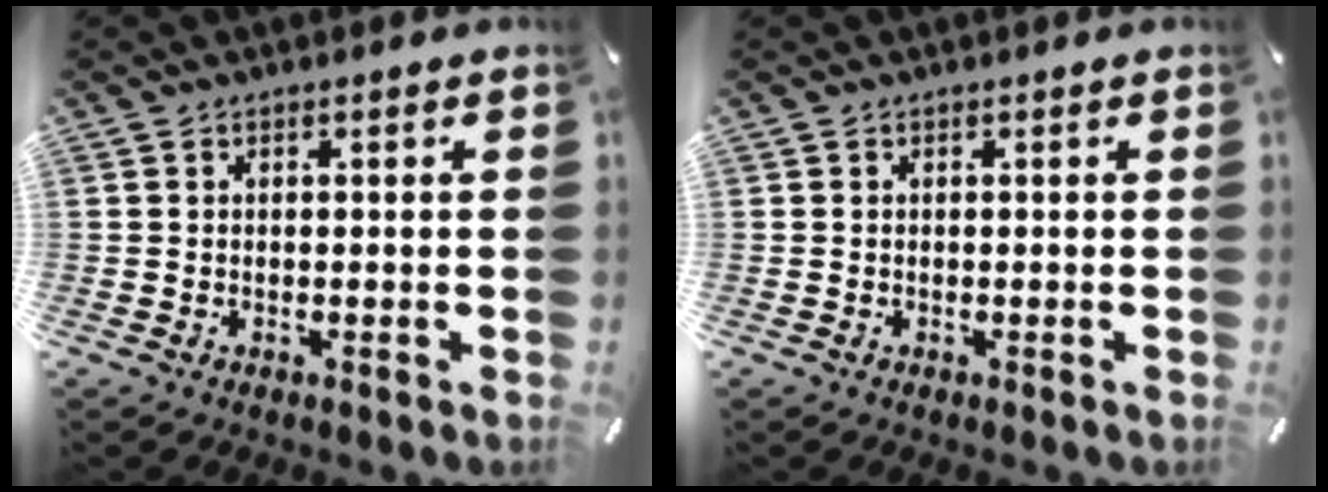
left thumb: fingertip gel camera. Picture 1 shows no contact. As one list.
[{"total": 0.0}]